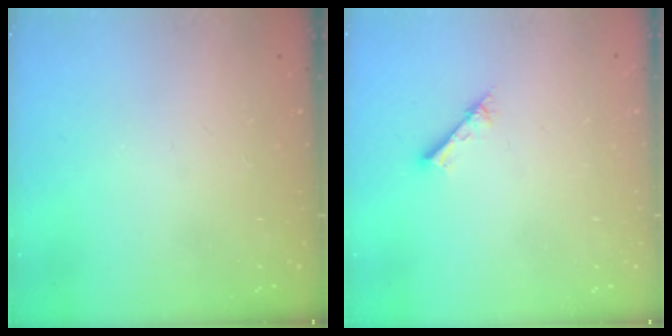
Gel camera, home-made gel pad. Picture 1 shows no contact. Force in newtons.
{"total": 1.5, "press": 1.5, "slide": 0.1}